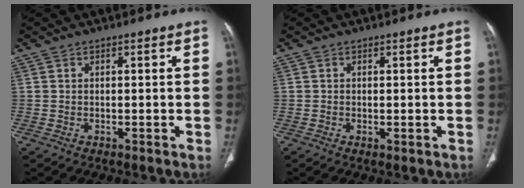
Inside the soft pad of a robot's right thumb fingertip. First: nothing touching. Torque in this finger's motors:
{"motor_torque": [-0.26, -0.13, -0.25, -0.02, -0.03]}